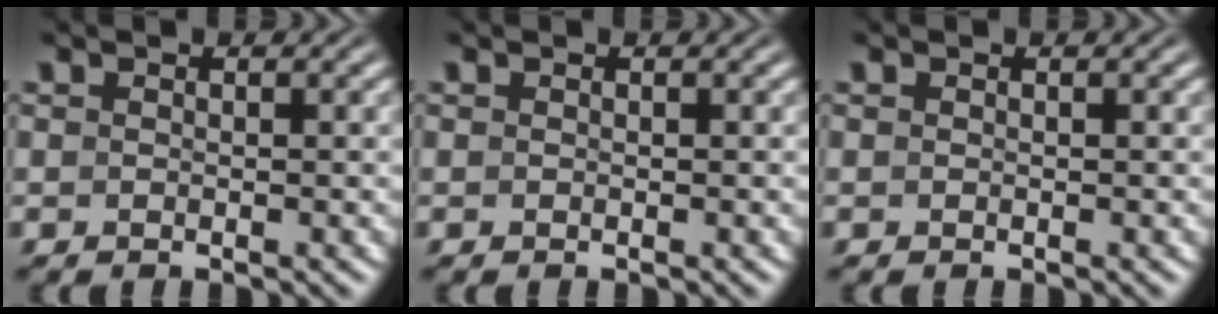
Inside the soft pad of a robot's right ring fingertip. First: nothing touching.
{"total": 0.0}
{"total": 0.0}